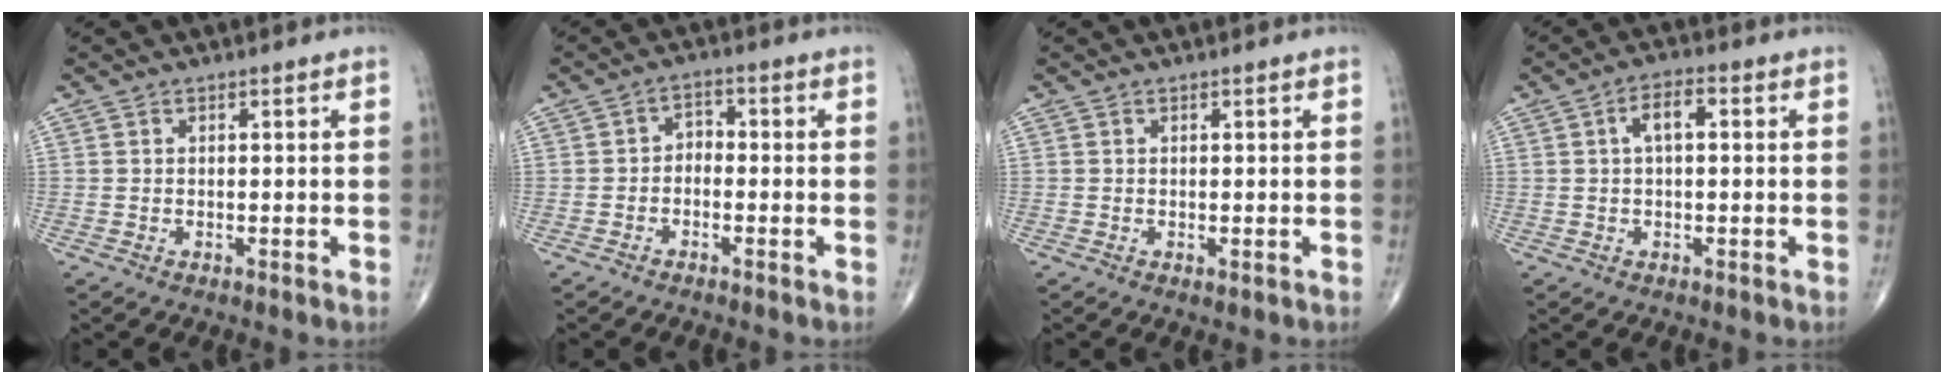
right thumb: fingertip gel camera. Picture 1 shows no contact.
{"total": 2.6, "force": [-1.0, 1.9, 1.5], "torque": [-0.011, 0.020, -0.029]}
{"total": 0.5, "force": [-0.1, 0.2, 0.5], "torque": [-0.011, -0.004, 0.000]}
{"total": 4.4, "force": [0.8, 2.0, 3.8], "torque": [-0.066, 0.013, 0.009]}